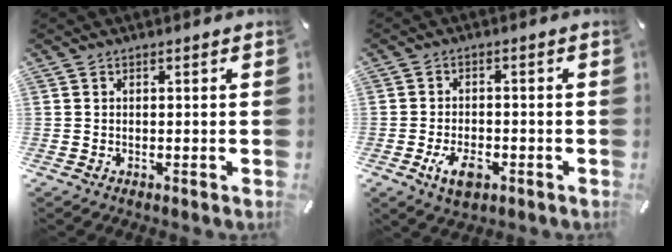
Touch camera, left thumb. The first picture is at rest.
{"total": 5.9, "force": [-2.4, 3.3, 4.2], "torque": [-0.084, 0.002, -0.048]}